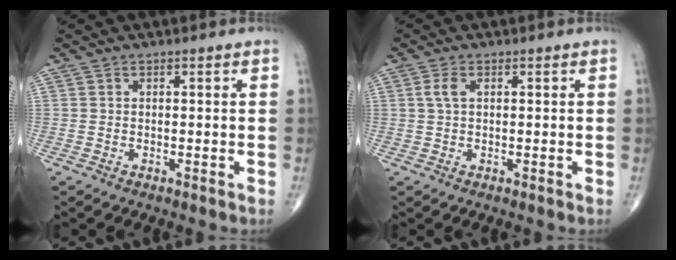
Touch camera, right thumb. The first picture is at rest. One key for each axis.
{"total": 2.3, "fx": 0.6, "fy": 1.2, "fz": 1.9, "tx": -0.046, "ty": 0.008, "tz": 0.013}